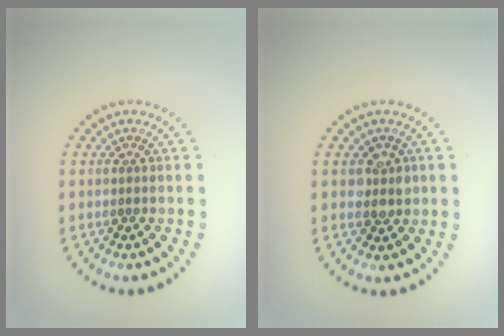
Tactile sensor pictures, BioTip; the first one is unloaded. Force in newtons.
{"total": 2.3, "press": 2.1, "slide": 0.9}